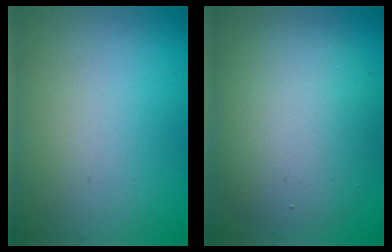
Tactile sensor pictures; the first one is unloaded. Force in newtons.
{"total": 7.1, "press": 7.1, "slide": 0.5}